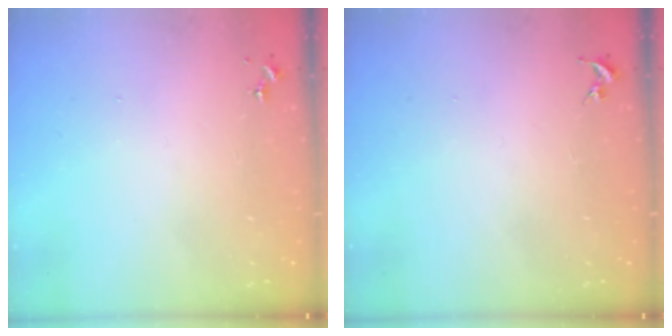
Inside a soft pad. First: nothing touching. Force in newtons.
{"total": 0.0}